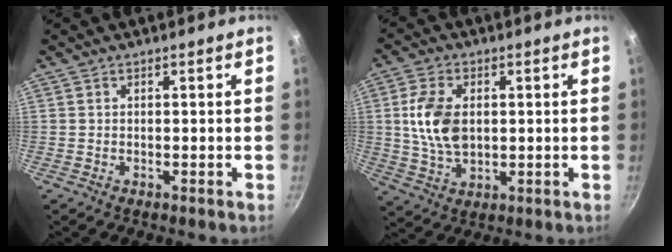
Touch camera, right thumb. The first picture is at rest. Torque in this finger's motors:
{"motor_torque": [-0.72, 1.14, 1.22, 0.29, 0.14]}